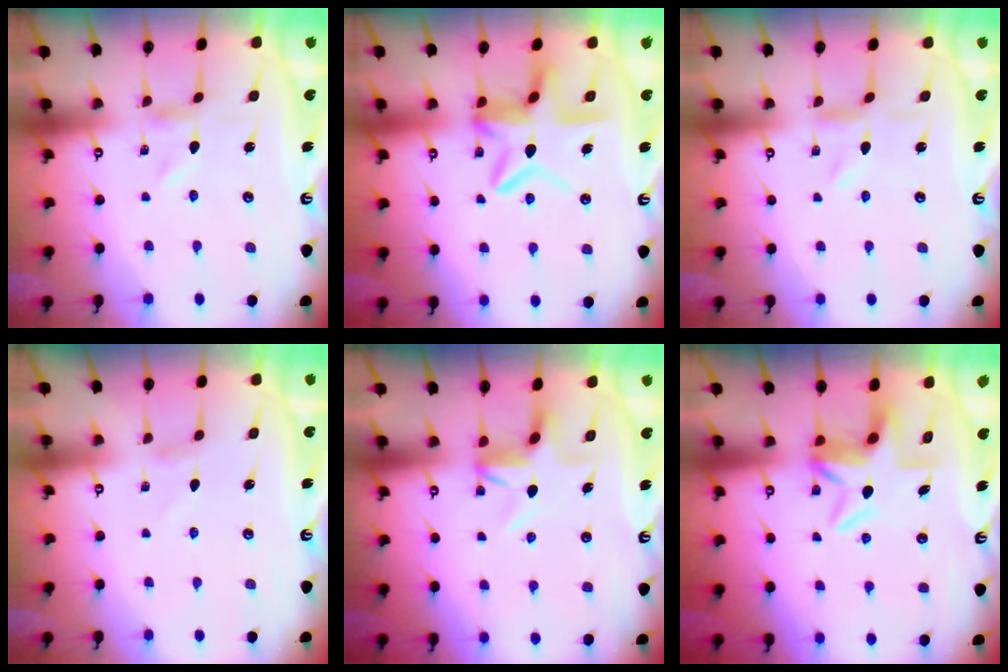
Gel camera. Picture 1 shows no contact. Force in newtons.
{"total": 11.2, "press": 11.2, "slide": 1.1}
{"total": 0.0}
{"total": 0.7, "press": 0.7, "slide": 0.1}
{"total": 3.9, "press": 3.9, "slide": 0.4}
{"total": 6.3, "press": 6.2, "slide": 0.7}